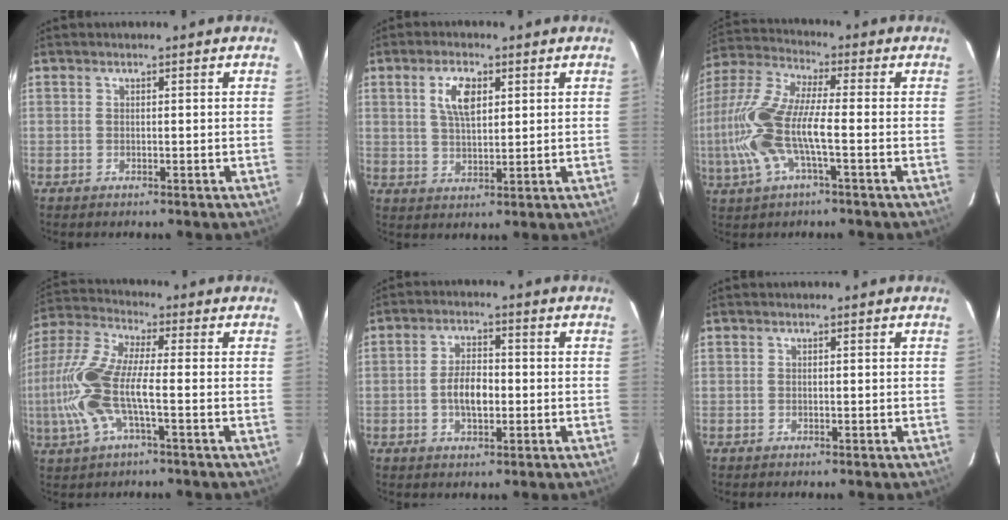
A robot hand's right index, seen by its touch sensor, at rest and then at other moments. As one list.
[{"total": 6.2, "force": [2.4, 2.8, 5.0], "torque": [-0.090, 0.008, 0.047]}, {"total": 15.9, "force": [-3.3, 4.2, 15.0], "torque": [-0.314, -0.002, -0.067]}, {"total": 15.0, "force": [-3.1, 4.0, 14.1], "torque": [-0.302, -0.002, -0.066]}, {"total": 5.9, "force": [-1.1, 3.0, 4.9], "torque": [-0.094, 0.007, -0.016]}, {"total": 0.0}]